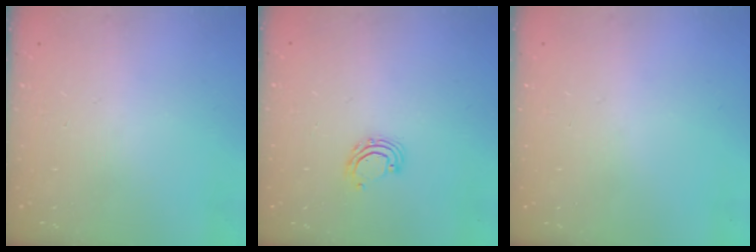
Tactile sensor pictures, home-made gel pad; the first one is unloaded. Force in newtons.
{"total": 4.2, "press": 4.2, "slide": 0.3}
{"total": 0.0}